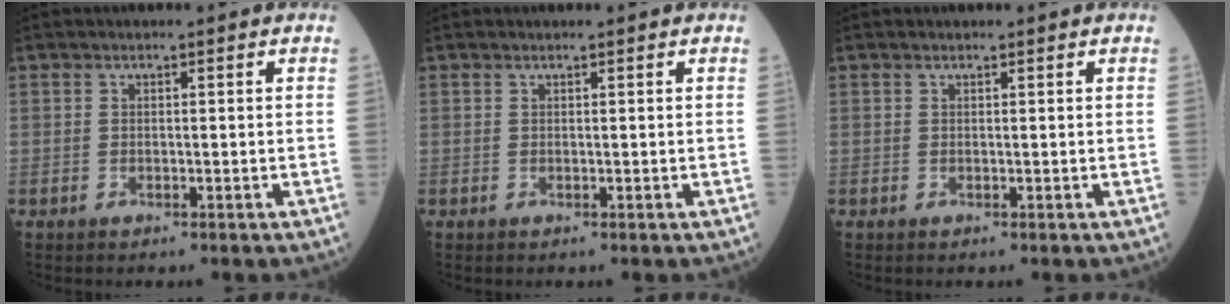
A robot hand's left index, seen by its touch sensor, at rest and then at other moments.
{"total": 0.0}
{"total": 0.0}